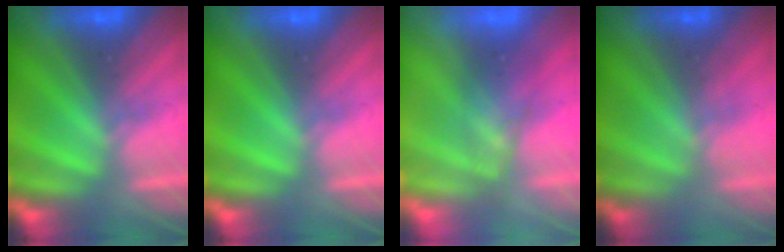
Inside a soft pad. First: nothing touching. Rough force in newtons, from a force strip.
{"total": 0.0}
{"total": 2.4}
{"total": 1.5}